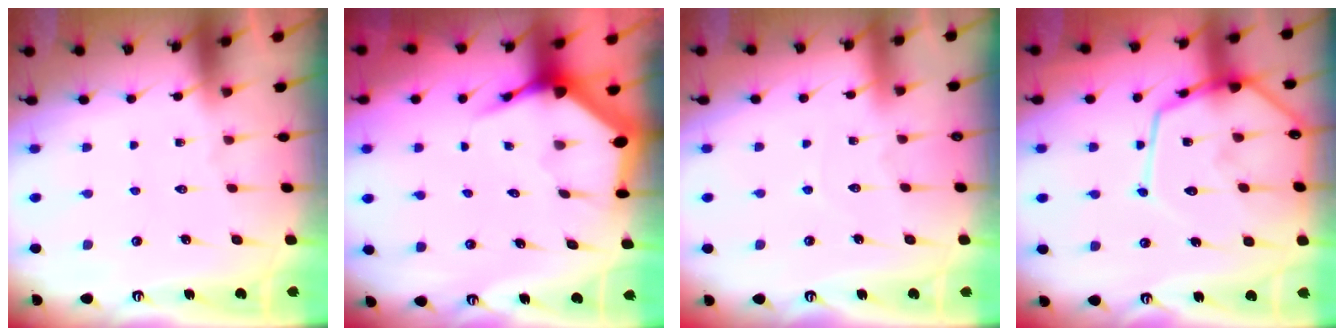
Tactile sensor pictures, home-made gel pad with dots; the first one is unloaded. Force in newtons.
{"total": 4.7, "press": 4.7, "slide": 0.5}
{"total": 3.0, "press": 2.9, "slide": 0.4}
{"total": 17.6, "press": 17.5, "slide": 1.6}